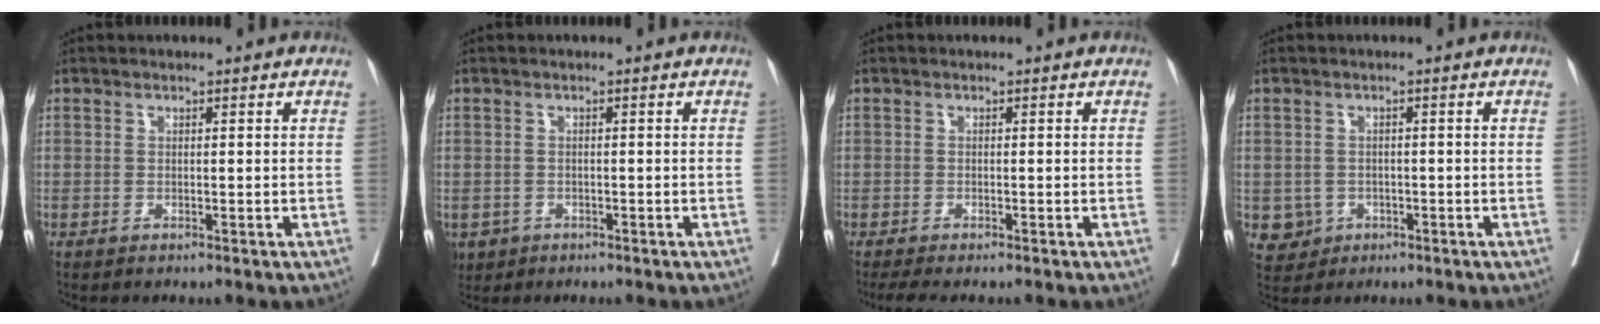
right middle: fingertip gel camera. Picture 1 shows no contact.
{"total": 3.6, "force": [-2.0, 2.9, 0.8], "torque": [-0.013, 0.000, -0.030]}
{"total": 4.0, "force": [-3.3, 0.8, 2.1], "torque": [-0.028, -0.011, -0.051]}
{"total": 3.8, "force": [-1.2, 3.6, 0.5], "torque": [-0.004, 0.005, -0.013]}